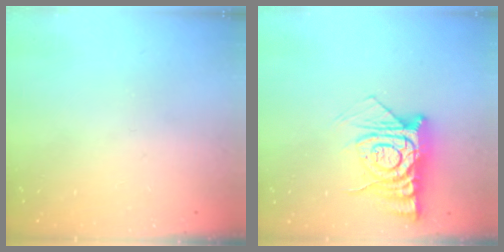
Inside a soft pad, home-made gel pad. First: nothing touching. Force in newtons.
{"total": 12.8, "press": 12.8, "slide": 1.0}